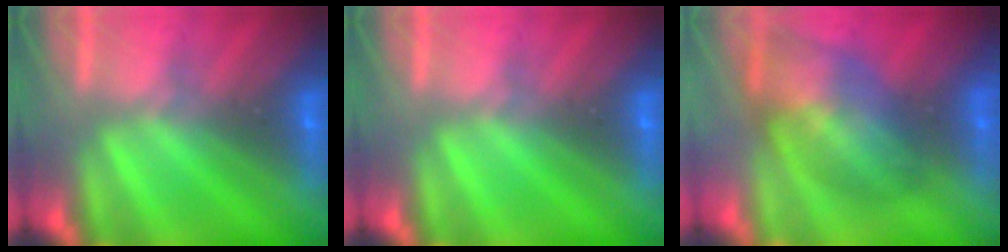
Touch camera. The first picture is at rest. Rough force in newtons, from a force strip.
{"total": 0.0}
{"total": 8.7}